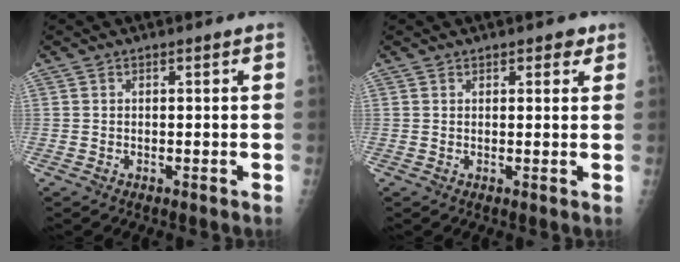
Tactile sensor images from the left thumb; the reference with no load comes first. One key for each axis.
{"total": 2.4, "fx": 1.4, "fy": 1.4, "fz": 1.3, "tx": 0.001, "ty": -0.004, "tz": 0.016}